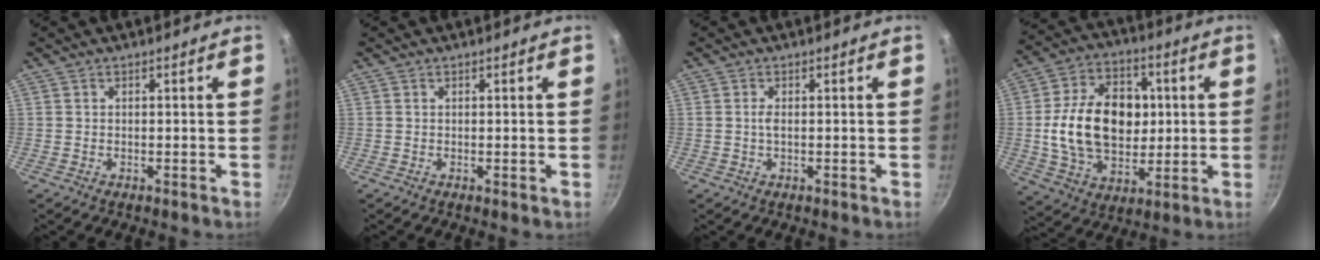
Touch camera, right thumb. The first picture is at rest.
{"total": 0.0}
{"total": 1.3, "force": [-0.1, 0.6, 1.1], "torque": [-0.023, 0.002, -0.002]}
{"total": 20.4, "force": [1.2, 14.6, 14.3], "torque": [-0.210, 0.015, 0.022]}